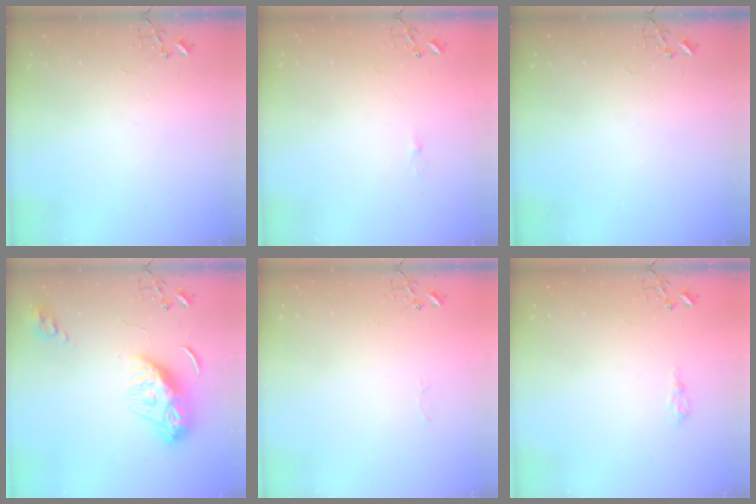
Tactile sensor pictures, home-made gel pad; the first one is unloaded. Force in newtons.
{"total": 3.6, "press": 3.6, "slide": 0.5}
{"total": 0.0}
{"total": 11.9, "press": 11.9, "slide": 0.9}
{"total": 2.5, "press": 2.5, "slide": 0.4}
{"total": 6.5, "press": 6.5, "slide": 0.9}